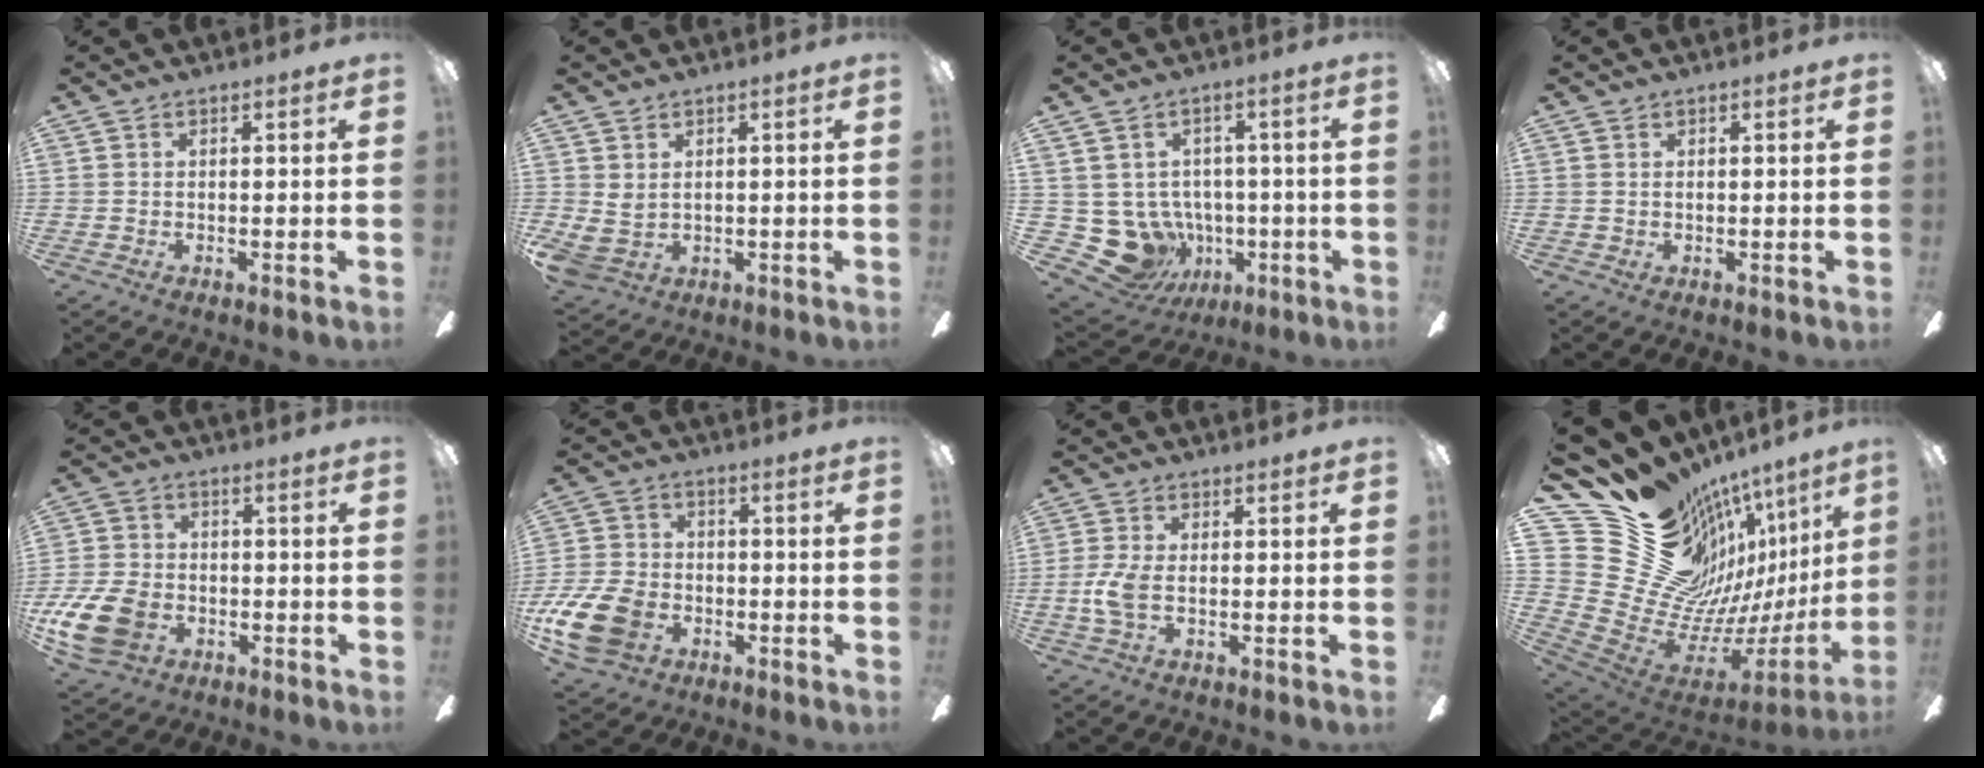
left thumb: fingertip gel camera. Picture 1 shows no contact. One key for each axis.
{"total": 3.5, "fx": 1.9, "fy": 2.6, "fz": 1.4, "tx": -0.040, "ty": -0.012, "tz": 0.036}
{"total": 11.1, "fx": -2.3, "fy": 10.1, "fz": 4.0, "tx": -0.129, "ty": 0.001, "tz": -0.029}
{"total": 0.5, "fx": 0.3, "fy": 0.4, "fz": 0.0, "tx": -0.001, "ty": 0.003, "tz": 0.004}
{"total": 12.6, "fx": -4.9, "fy": 8.9, "fz": 7.4, "tx": -0.174, "ty": 0.026, "tz": -0.087}
{"total": 13.9, "fx": -6.0, "fy": 9.6, "fz": 7.9, "tx": -0.183, "ty": 0.036, "tz": -0.110}
{"total": 5.8, "fx": -1.0, "fy": 2.5, "fz": 5.1, "tx": -0.113, "ty": 0.000, "tz": -0.022}
{"total": 24.3, "fx": 11.0, "fy": 16.9, "fz": 13.6, "tx": -0.211, "ty": -0.138, "tz": 0.274}